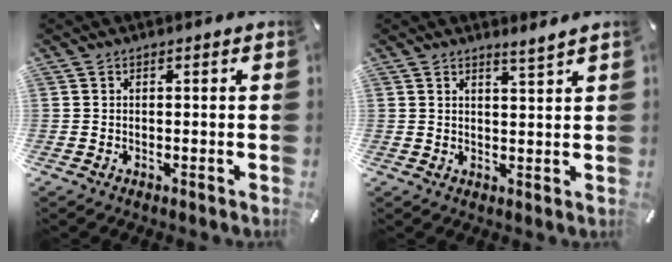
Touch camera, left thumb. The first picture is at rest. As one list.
[{"total": 2.7, "force": [2.6, -0.4, 0.7], "torque": [-0.017, -0.016, 0.047]}]